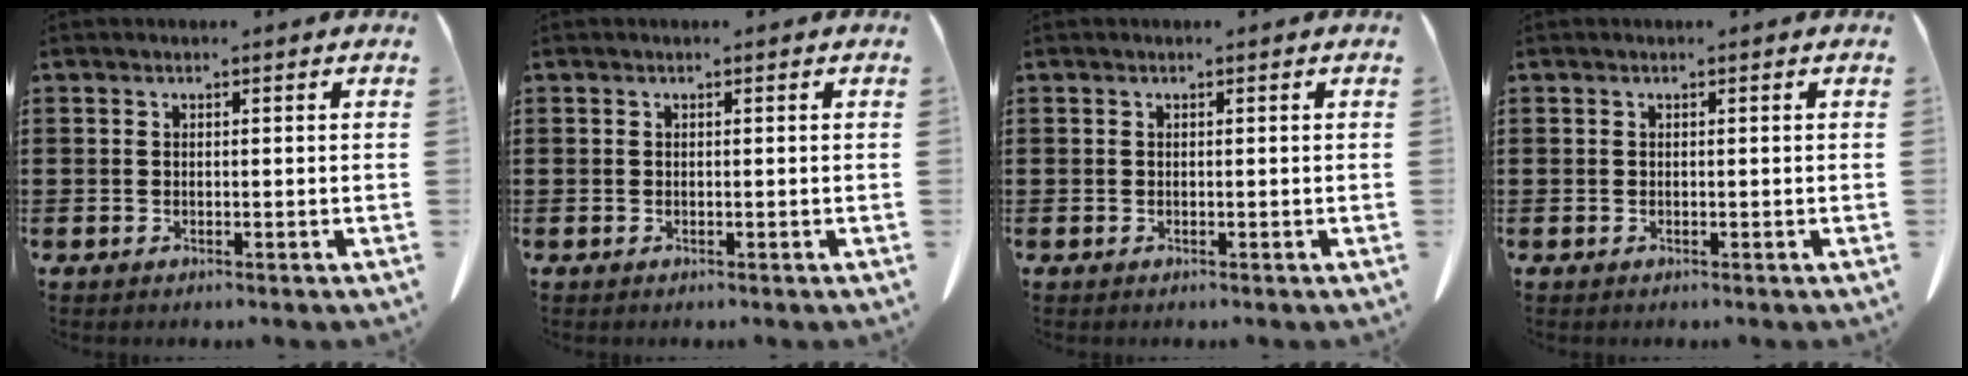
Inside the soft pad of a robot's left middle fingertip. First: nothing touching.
{"total": 0.0}
{"total": 0.0}
{"total": 0.0}